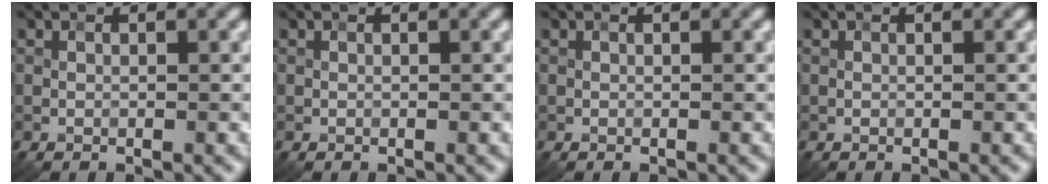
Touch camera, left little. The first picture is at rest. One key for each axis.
{"total": 0.0}
{"total": 0.0}
{"total": 0.0}